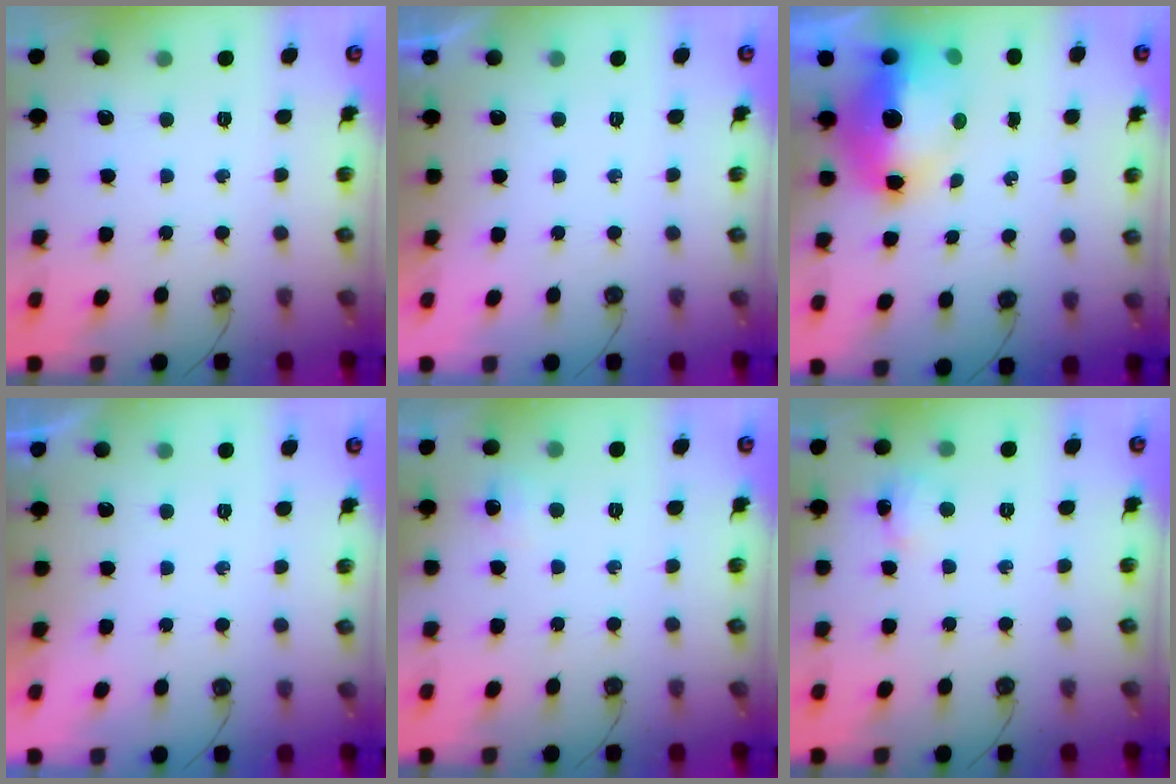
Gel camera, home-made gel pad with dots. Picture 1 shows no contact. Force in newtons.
{"total": 0.0}
{"total": 12.5, "press": 12.4, "slide": 1.1}
{"total": 0.0}
{"total": 5.6, "press": 5.6, "slide": 0.8}
{"total": 2.9, "press": 2.9, "slide": 0.5}